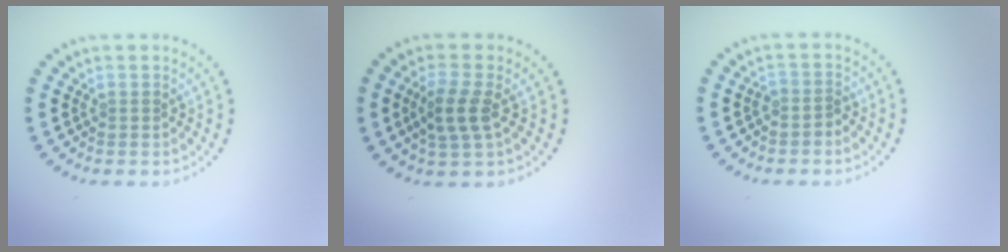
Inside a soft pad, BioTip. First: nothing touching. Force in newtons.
{"total": 3.0, "press": 2.8, "slide": 1.0}
{"total": 1.3, "press": 1.0, "slide": 0.9}